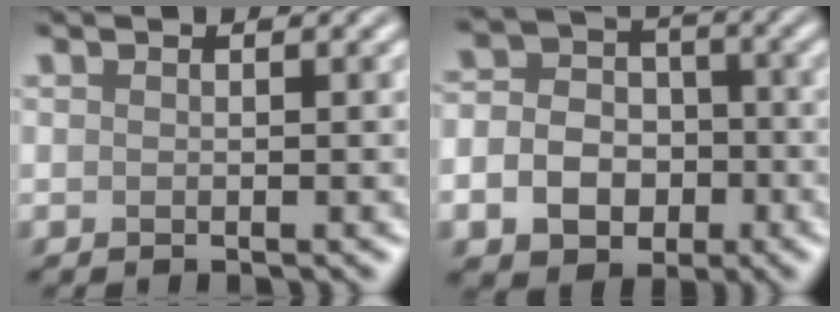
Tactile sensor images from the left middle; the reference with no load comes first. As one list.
[{"total": 7.3, "force": [-2.2, 5.9, 3.7], "torque": [-0.054, -0.013, -0.048]}]